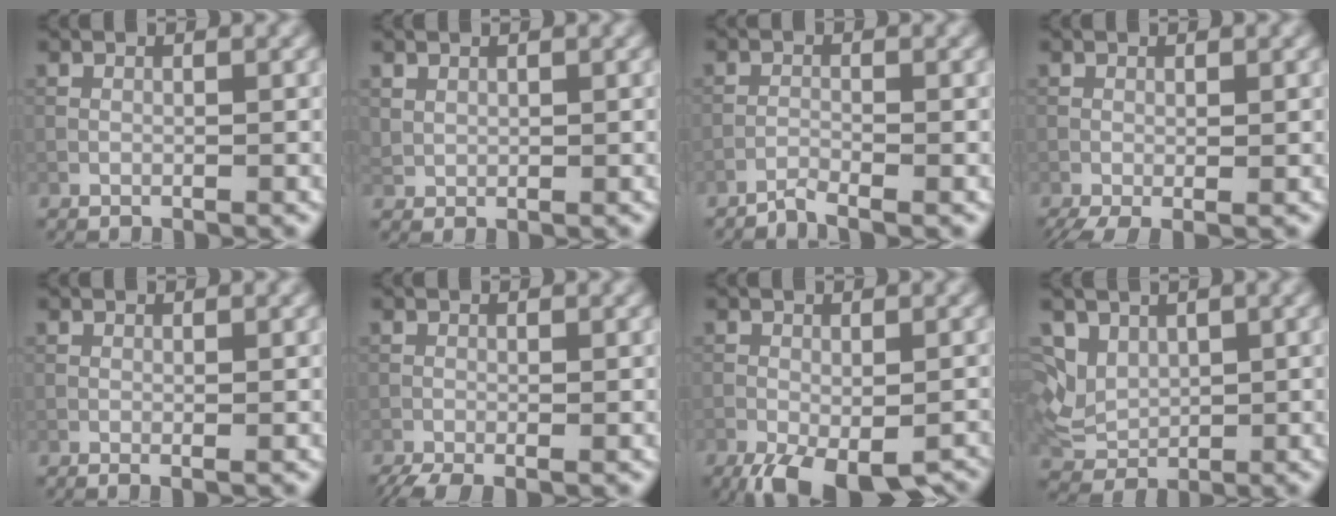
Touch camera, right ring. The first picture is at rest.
{"total": 1.2, "force": [1.1, 0.6, 0.1], "torque": [-0.005, -0.002, 0.025]}
{"total": 0.8, "force": [-0.7, -0.2, 0.4], "torque": [-0.006, 0.003, -0.020]}
{"total": 2.1, "force": [-0.8, 0.4, 1.9], "torque": [-0.042, -0.005, -0.018]}
{"total": 0.5, "force": [0.4, -0.1, 0.3], "torque": [-0.008, 0.000, 0.006]}
{"total": 2.0, "force": [-1.4, 0.3, 1.4], "torque": [-0.032, -0.007, -0.031]}
{"total": 8.3, "force": [-5.2, 3.4, 5.5], "torque": [-0.093, -0.028, -0.064]}
{"total": 5.1, "force": [2.4, 3.7, 2.7], "torque": [-0.064, 0.008, 0.046]}